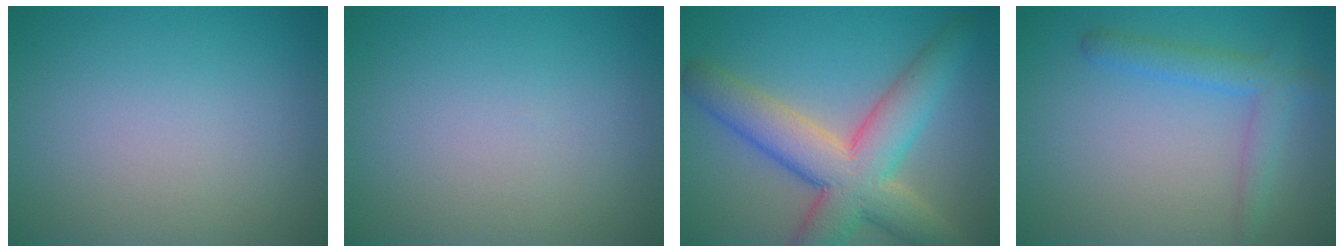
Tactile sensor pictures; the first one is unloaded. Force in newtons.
{"total": 0.0}
{"total": 9.0, "press": 8.9, "slide": 0.8}
{"total": 2.9, "press": 2.9, "slide": 0.2}